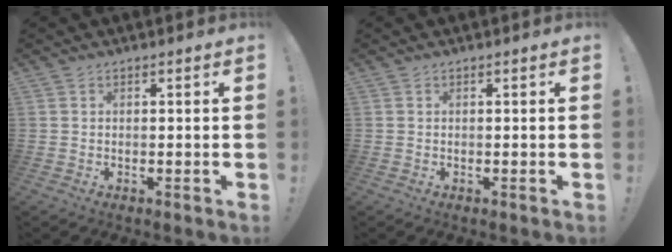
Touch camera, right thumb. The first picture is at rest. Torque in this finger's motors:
{"motor_torque": [0.00, 0.00, 0.00, 0.00, 0.00]}